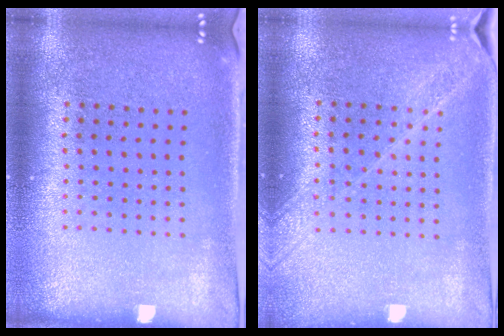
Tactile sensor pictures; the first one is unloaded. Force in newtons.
{"total": 1.6, "press": 1.5, "slide": 0.7}